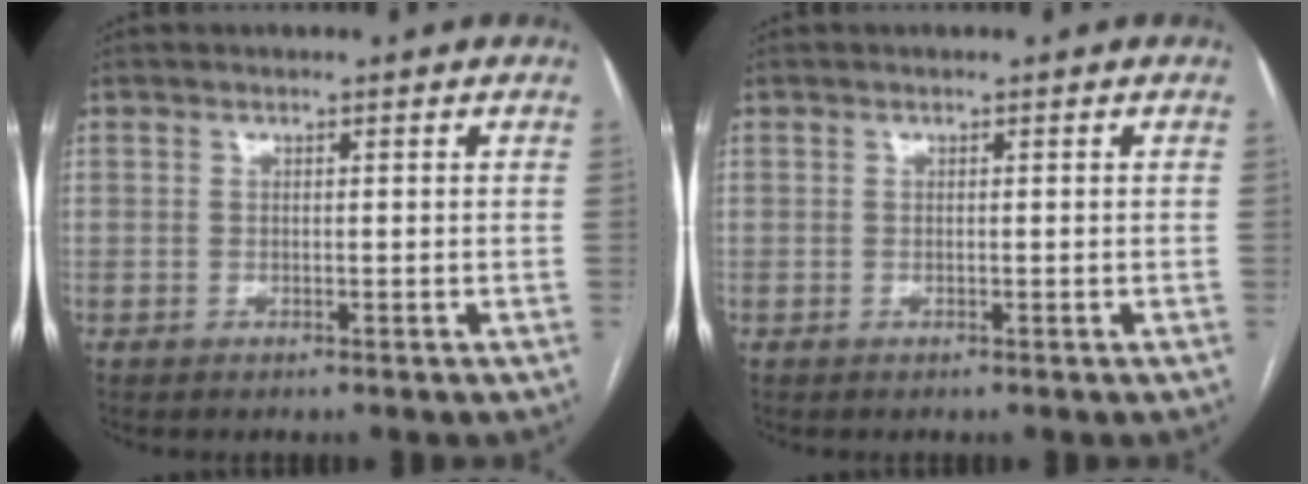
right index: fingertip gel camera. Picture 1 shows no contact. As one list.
[{"total": 0.0}]